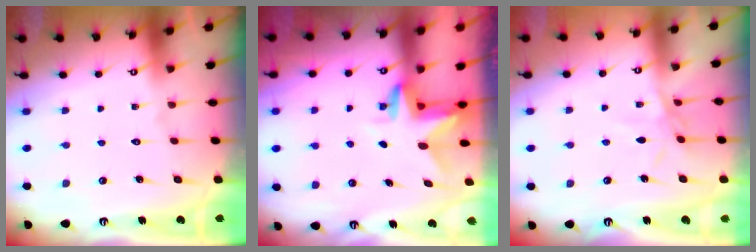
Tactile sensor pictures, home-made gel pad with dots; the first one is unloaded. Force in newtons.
{"total": 3.2, "press": 3.2, "slide": 0.2}
{"total": 5.2, "press": 5.2, "slide": 0.6}